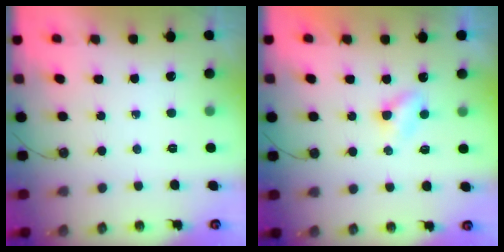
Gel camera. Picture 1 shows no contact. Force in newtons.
{"total": 3.6, "press": 3.6, "slide": 0.5}